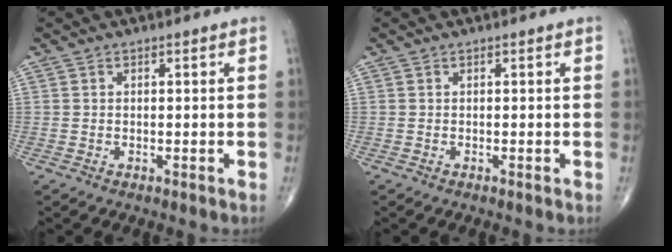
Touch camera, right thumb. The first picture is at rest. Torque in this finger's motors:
{"motor_torque": [-0.37, 0.13, 0.09, 0.21, 0.00]}